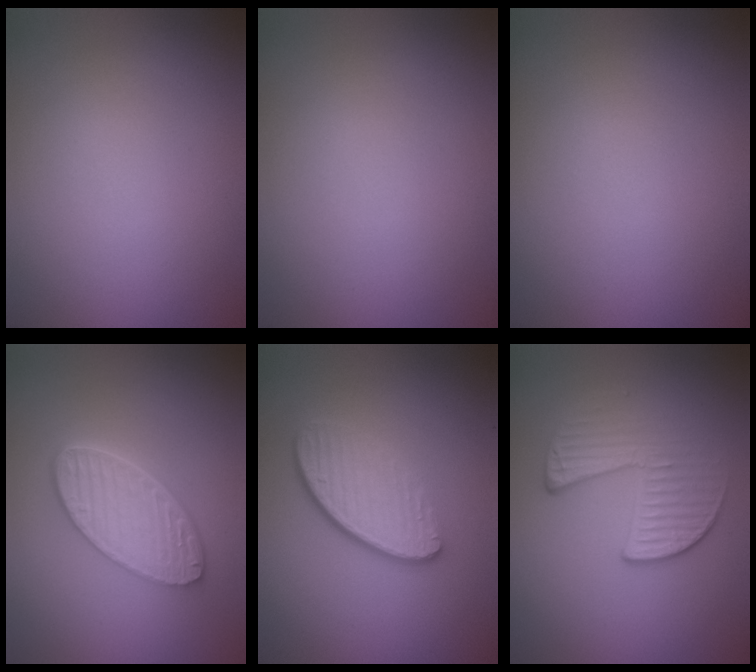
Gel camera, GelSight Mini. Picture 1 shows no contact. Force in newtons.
{"total": 0.0}
{"total": 0.0}
{"total": 5.7, "press": 4.4, "slide": 3.6}
{"total": 4.6, "press": 3.2, "slide": 3.3}
{"total": 3.5, "press": 2.8, "slide": 2.1}